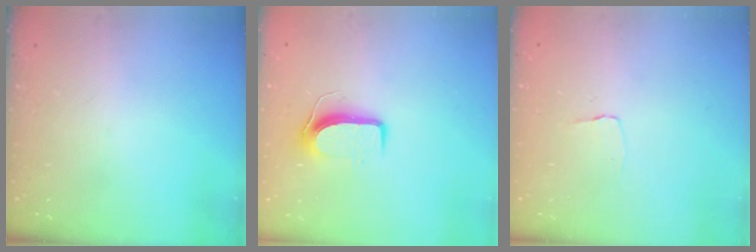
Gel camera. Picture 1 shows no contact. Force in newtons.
{"total": 8.7, "press": 8.7, "slide": 0.7}
{"total": 2.9, "press": 2.8, "slide": 0.3}